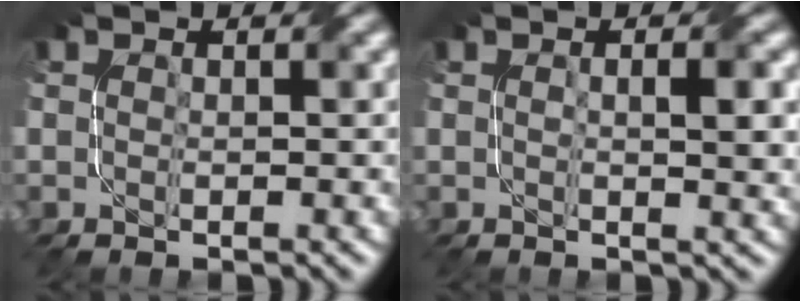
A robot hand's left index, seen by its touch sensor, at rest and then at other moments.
{"total": 2.8, "force": [0.5, 0.6, 2.7], "torque": [-0.042, 0.001, 0.008]}